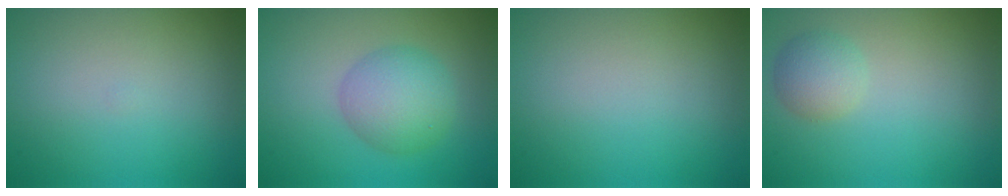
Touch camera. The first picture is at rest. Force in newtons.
{"total": 4.4, "press": 4.4, "slide": 0.1}
{"total": 0.0}
{"total": 2.4, "press": 2.4, "slide": 0.0}